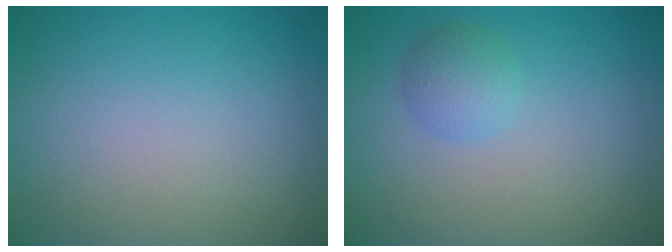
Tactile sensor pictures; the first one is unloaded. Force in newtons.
{"total": 2.0, "press": 2.0, "slide": 0.1}